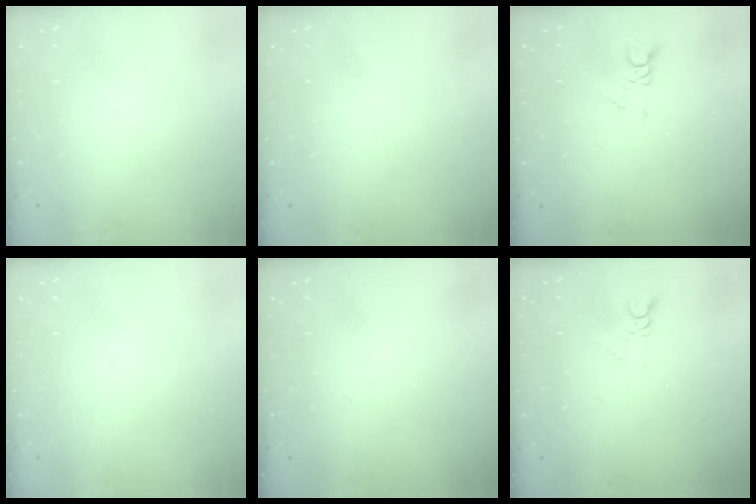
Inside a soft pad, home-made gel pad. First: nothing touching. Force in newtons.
{"total": 0.0}
{"total": 1.6, "press": 1.6, "slide": 0.2}
{"total": 0.0}
{"total": 0.0}
{"total": 1.7, "press": 1.6, "slide": 0.3}